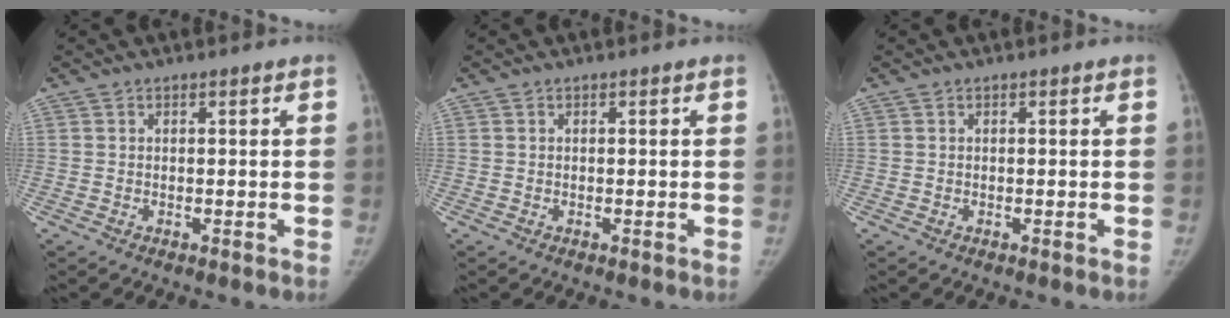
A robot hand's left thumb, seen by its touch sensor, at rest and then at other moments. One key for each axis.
{"total": 0.0}
{"total": 0.0}